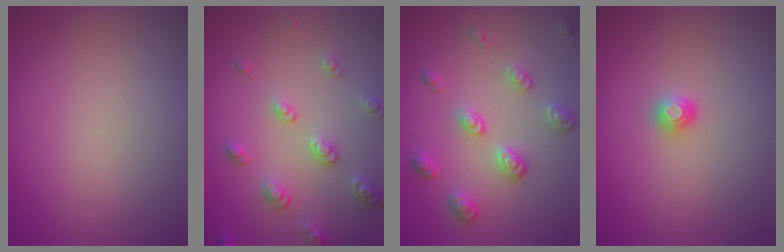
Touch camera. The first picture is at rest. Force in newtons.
{"total": 2.9, "press": 2.6, "slide": 1.3}
{"total": 2.8, "press": 2.6, "slide": 1.1}
{"total": 1.2, "press": 1.2, "slide": 0.1}